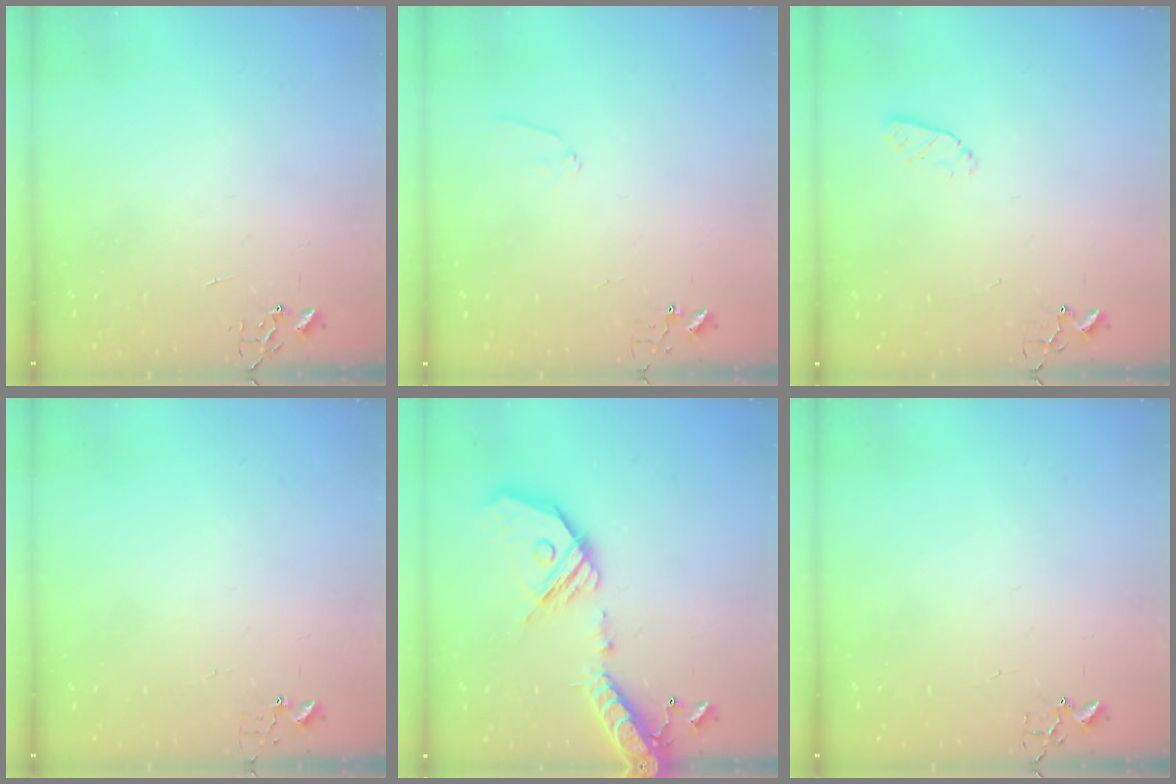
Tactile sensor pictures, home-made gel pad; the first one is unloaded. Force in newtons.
{"total": 5.8, "press": 5.8, "slide": 0.7}
{"total": 4.3, "press": 4.3, "slide": 0.5}
{"total": 2.9, "press": 2.9, "slide": 0.4}
{"total": 22.8, "press": 22.4, "slide": 4.1}
{"total": 7.5, "press": 7.5, "slide": 0.7}